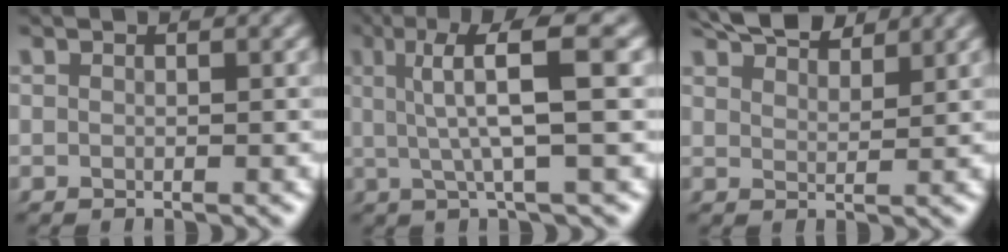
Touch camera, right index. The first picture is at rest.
{"total": 7.1, "force": [2.6, 0.9, 6.5], "torque": [-0.098, 0.018, 0.033]}
{"total": 5.0, "force": [4.3, 1.3, 2.2], "torque": [-0.034, 0.003, 0.072]}